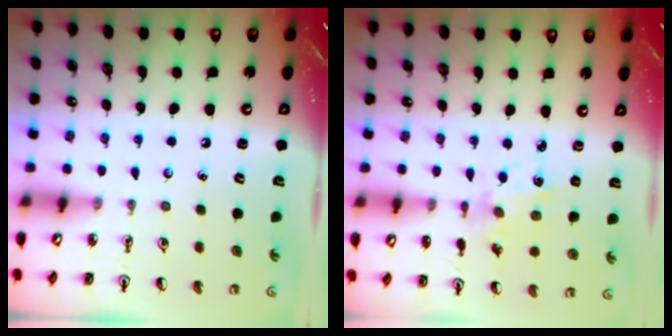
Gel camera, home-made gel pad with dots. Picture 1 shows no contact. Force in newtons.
{"total": 2.0, "press": 2.0, "slide": 0.5}